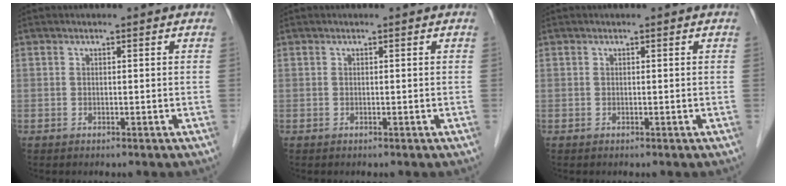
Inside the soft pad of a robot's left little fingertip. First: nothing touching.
{"total": 0.0}
{"total": 0.0}